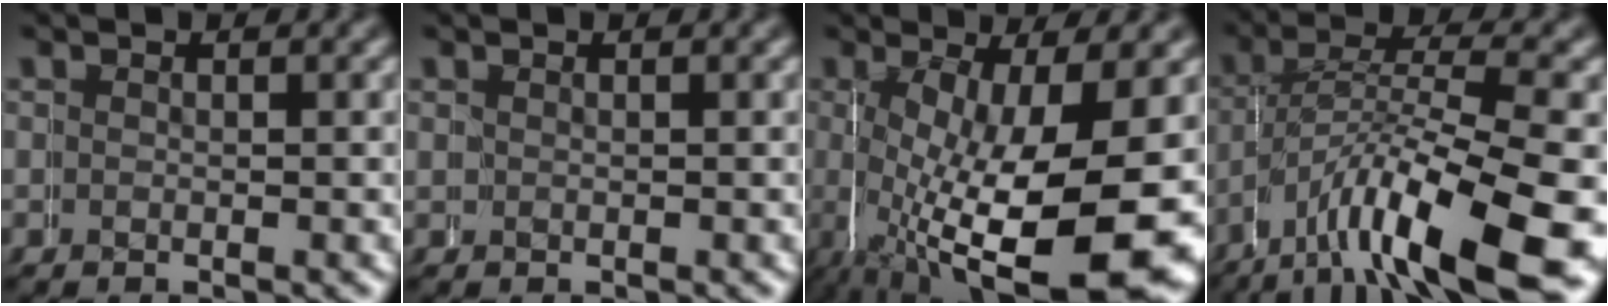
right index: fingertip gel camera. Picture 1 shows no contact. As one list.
[{"total": 0.0}, {"total": 14.0, "force": [-1.8, 6.2, 12.5], "torque": [-0.238, -0.053, 0.011]}, {"total": 10.5, "force": [-4.1, 4.4, 8.6], "torque": [-0.148, -0.022, -0.054]}]